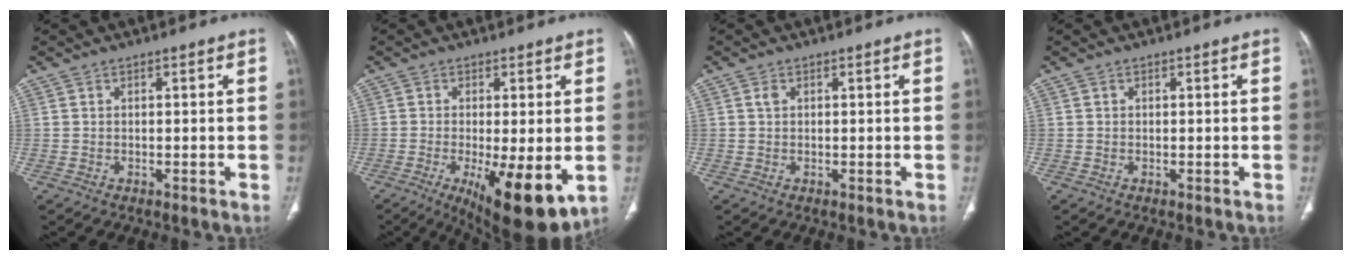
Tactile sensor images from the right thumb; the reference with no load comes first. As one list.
[{"total": 13.5, "force": [-3.9, 4.0, 12.2], "torque": [-0.173, -0.024, -0.047]}, {"total": 0.8, "force": [0.3, 0.5, 0.5], "torque": [-0.012, 0.003, 0.006]}, {"total": 0.0}]